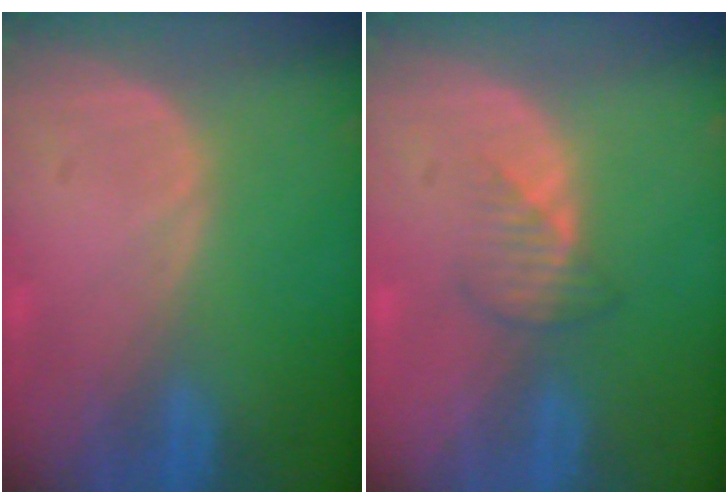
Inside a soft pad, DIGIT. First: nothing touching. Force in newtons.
{"total": 2.5, "press": 2.5, "slide": 0.3}